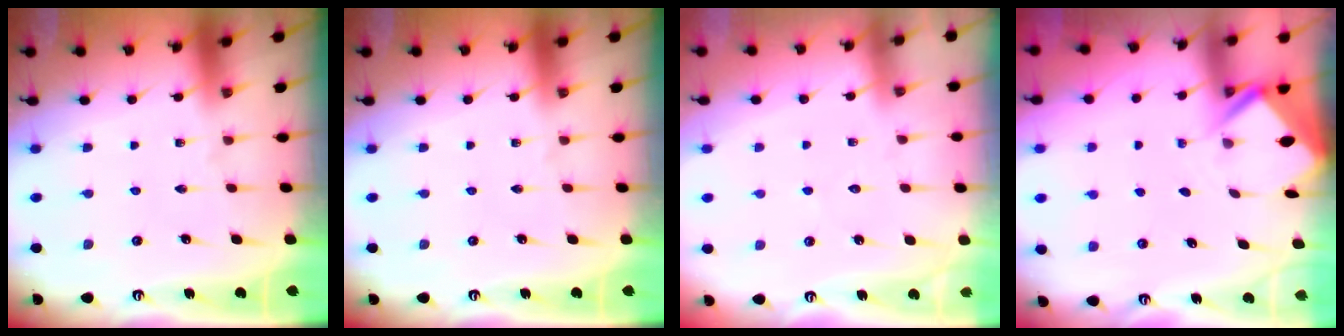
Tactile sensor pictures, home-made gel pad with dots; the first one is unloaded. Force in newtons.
{"total": 0.0}
{"total": 3.7, "press": 3.6, "slide": 0.5}
{"total": 2.6, "press": 2.6, "slide": 0.1}